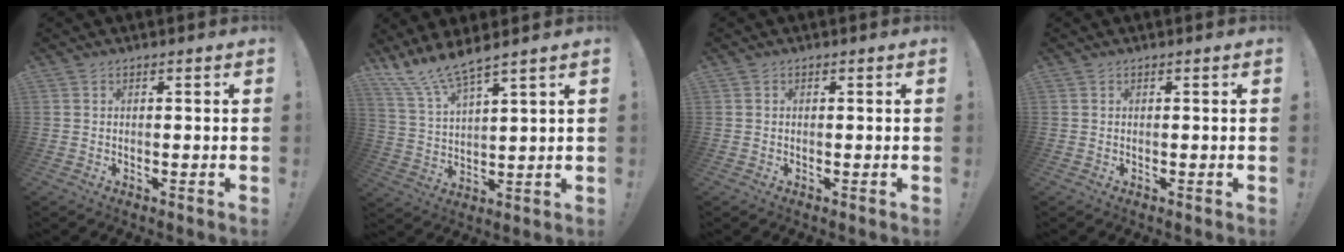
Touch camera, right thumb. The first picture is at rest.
{"total": 9.1, "force": [8.3, 0.4, 3.8], "torque": [-0.093, -0.051, 0.150]}
{"total": 0.0}
{"total": 0.0}